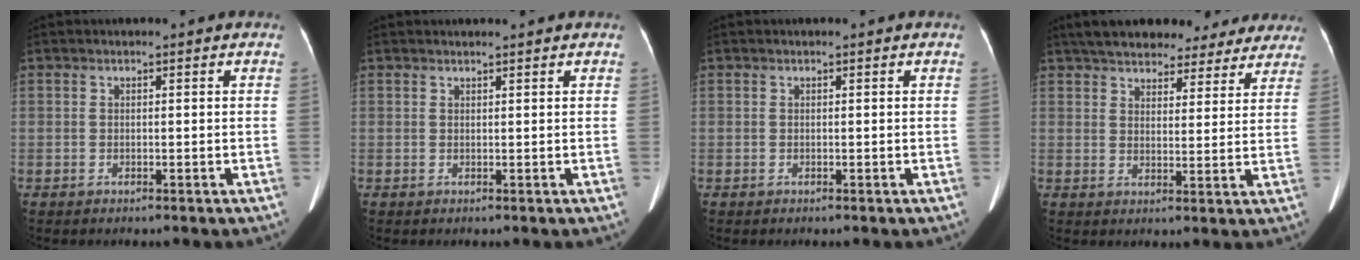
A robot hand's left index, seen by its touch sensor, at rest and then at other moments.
{"total": 2.2, "force": [2.1, -0.1, 0.8], "torque": [-0.010, 0.004, 0.024]}
{"total": 0.0}
{"total": 22.5, "force": [19.3, 7.4, 8.9], "torque": [-0.130, 0.019, 0.239]}